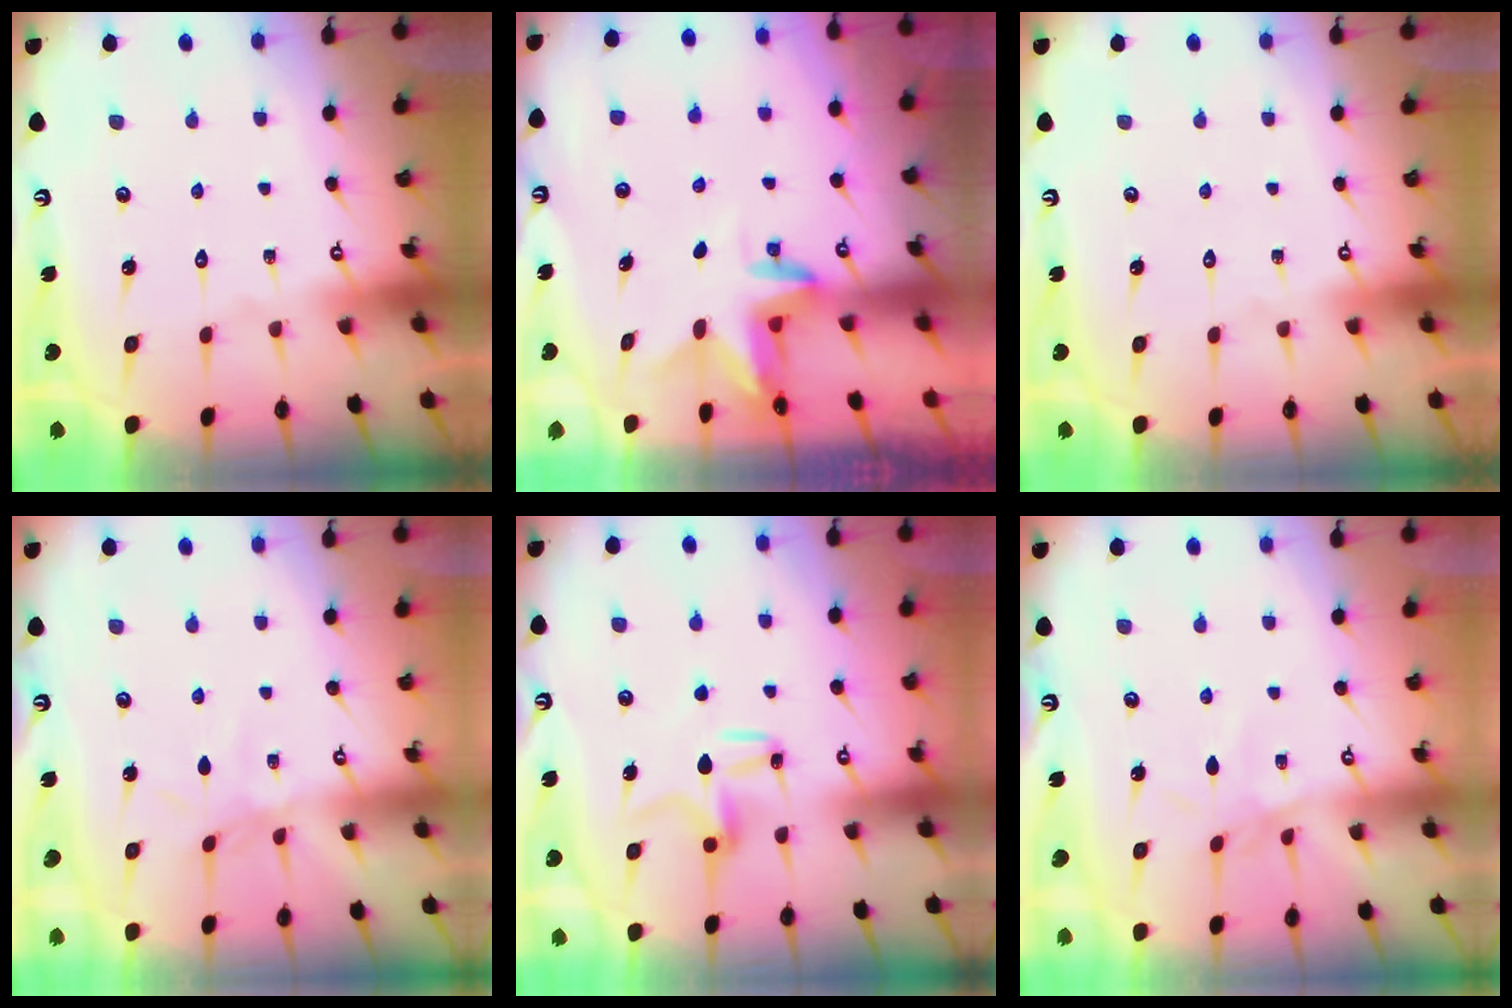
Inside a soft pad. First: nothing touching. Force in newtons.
{"total": 3.0, "press": 3.0, "slide": 0.2}
{"total": 0.0}
{"total": 3.0, "press": 3.0, "slide": 0.4}
{"total": 8.0, "press": 8.0, "slide": 0.5}
{"total": 2.6, "press": 2.6, "slide": 0.1}